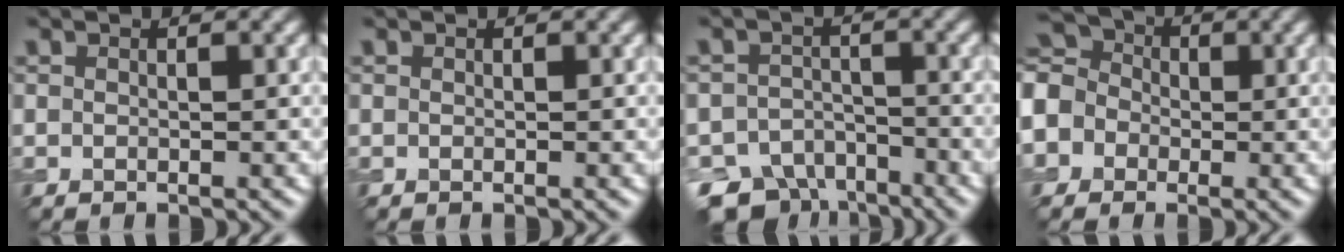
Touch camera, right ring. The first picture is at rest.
{"total": 0.0}
{"total": 8.1, "force": [-6.3, 4.4, 2.5], "torque": [-0.026, -0.014, -0.104]}
{"total": 7.1, "force": [-2.1, 6.3, 2.6], "torque": [-0.072, 0.010, -0.058]}